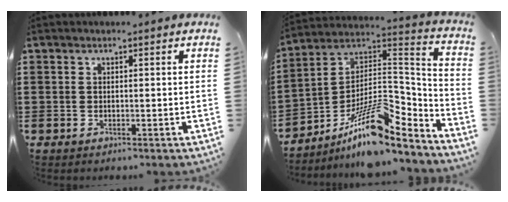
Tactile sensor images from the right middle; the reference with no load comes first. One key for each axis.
{"total": 13.4, "fx": -8.2, "fy": 3.6, "fz": 9.9, "tx": -0.193, "ty": -0.005, "tz": -0.160}